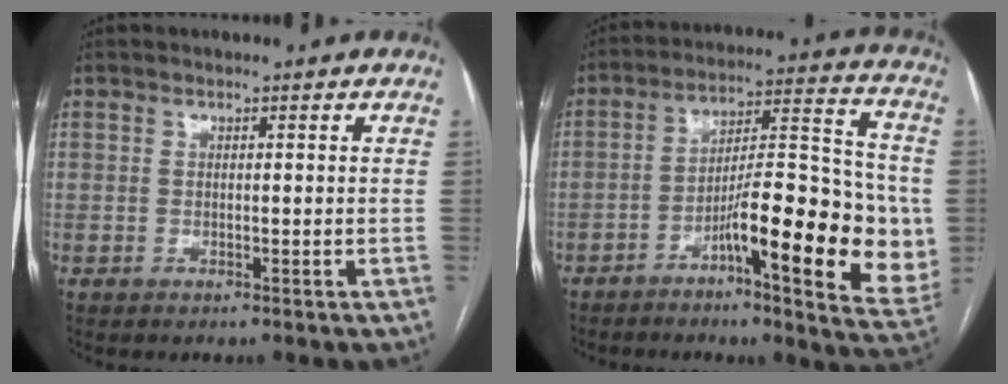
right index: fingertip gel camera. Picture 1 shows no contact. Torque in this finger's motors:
{"motor_torque": [1.30, -0.84, 0.68, 0.21]}